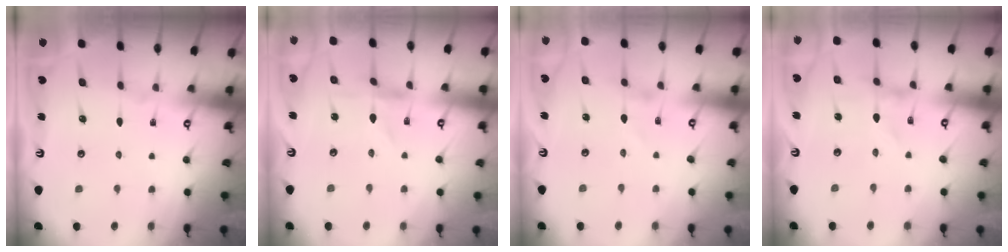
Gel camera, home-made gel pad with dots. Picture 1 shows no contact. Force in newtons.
{"total": 0.8, "press": 0.8, "slide": 0.2}
{"total": 1.0, "press": 1.0, "slide": 0.1}
{"total": 0.0}